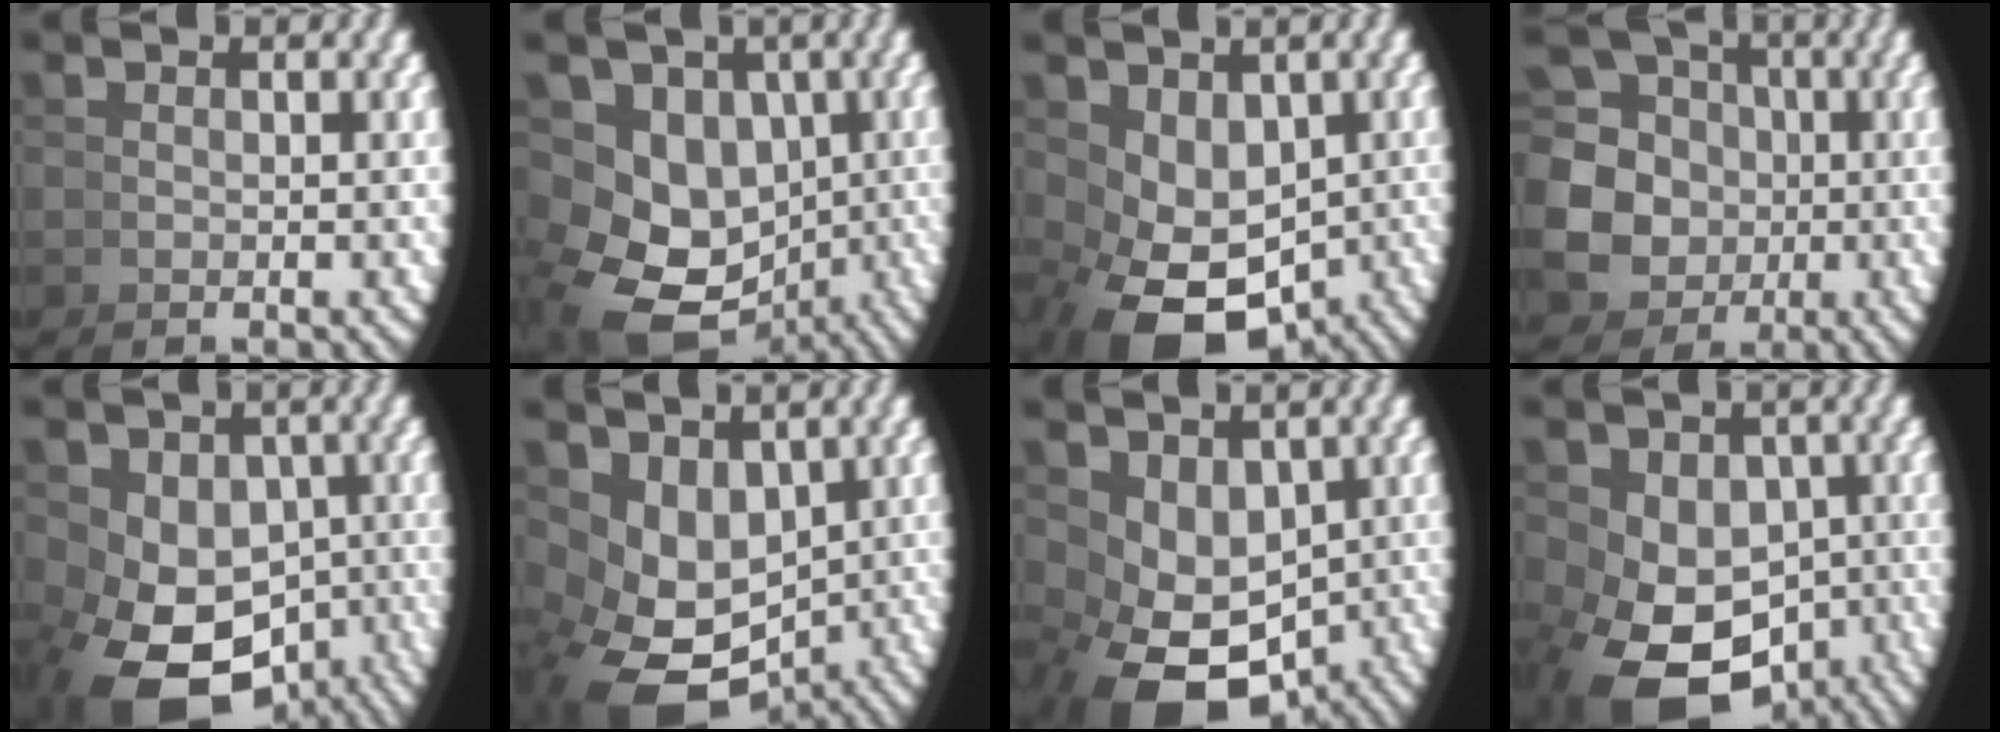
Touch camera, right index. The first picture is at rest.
{"total": 10.9, "force": [-2.5, 8.9, 5.8], "torque": [-0.136, -0.053, -0.022]}
{"total": 6.9, "force": [-2.0, 4.6, 4.7], "torque": [-0.113, -0.037, -0.005]}
{"total": 12.7, "force": [-0.8, 11.6, 5.2], "torque": [-0.116, -0.046, -0.012]}
{"total": 9.1, "force": [-3.4, 6.1, 5.9], "torque": [-0.133, -0.059, -0.020]}
{"total": 7.2, "force": [-2.0, 5.2, 4.6], "torque": [-0.115, -0.038, -0.009]}
{"total": 7.7, "force": [-2.4, 5.2, 5.1], "torque": [-0.120, -0.039, -0.011]}
{"total": 8.2, "force": [-3.0, 5.5, 5.3], "torque": [-0.119, -0.052, -0.016]}